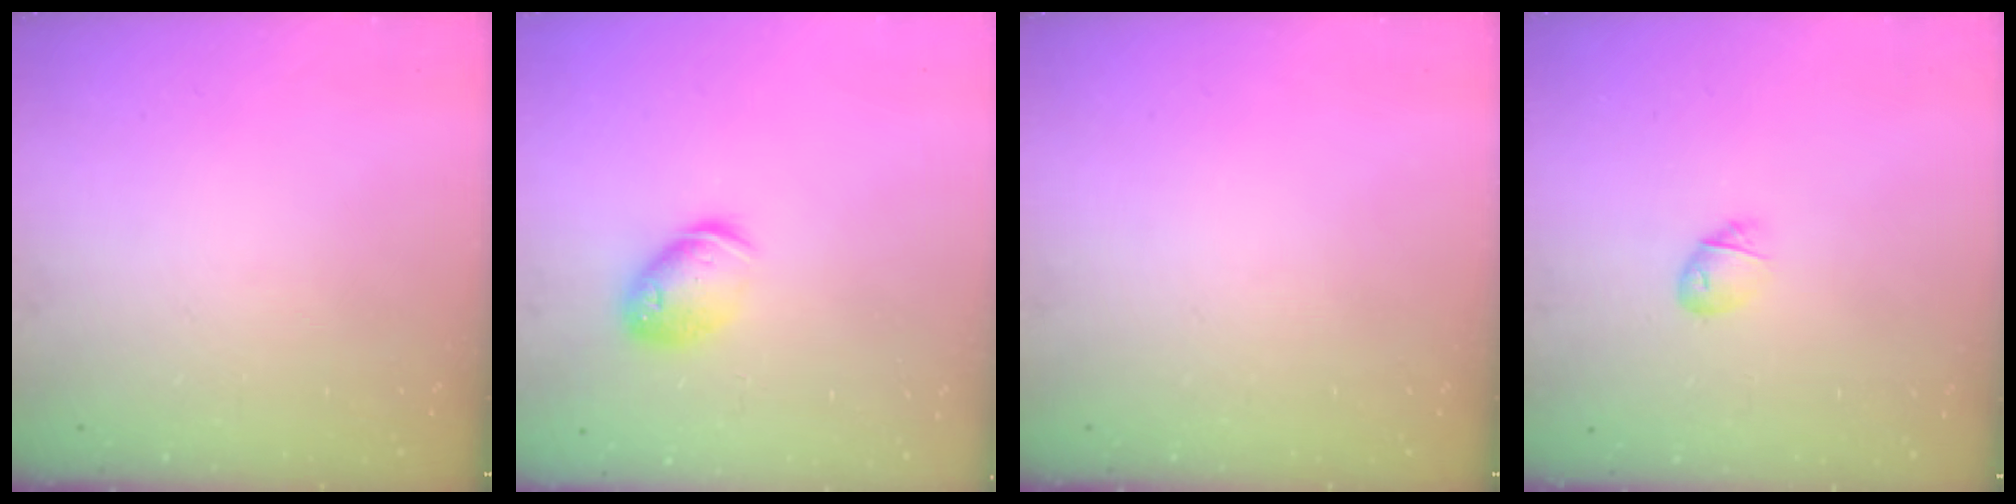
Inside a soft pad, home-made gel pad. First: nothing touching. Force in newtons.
{"total": 9.3, "press": 9.1, "slide": 1.8}
{"total": 0.0}
{"total": 5.2, "press": 5.0, "slide": 1.3}